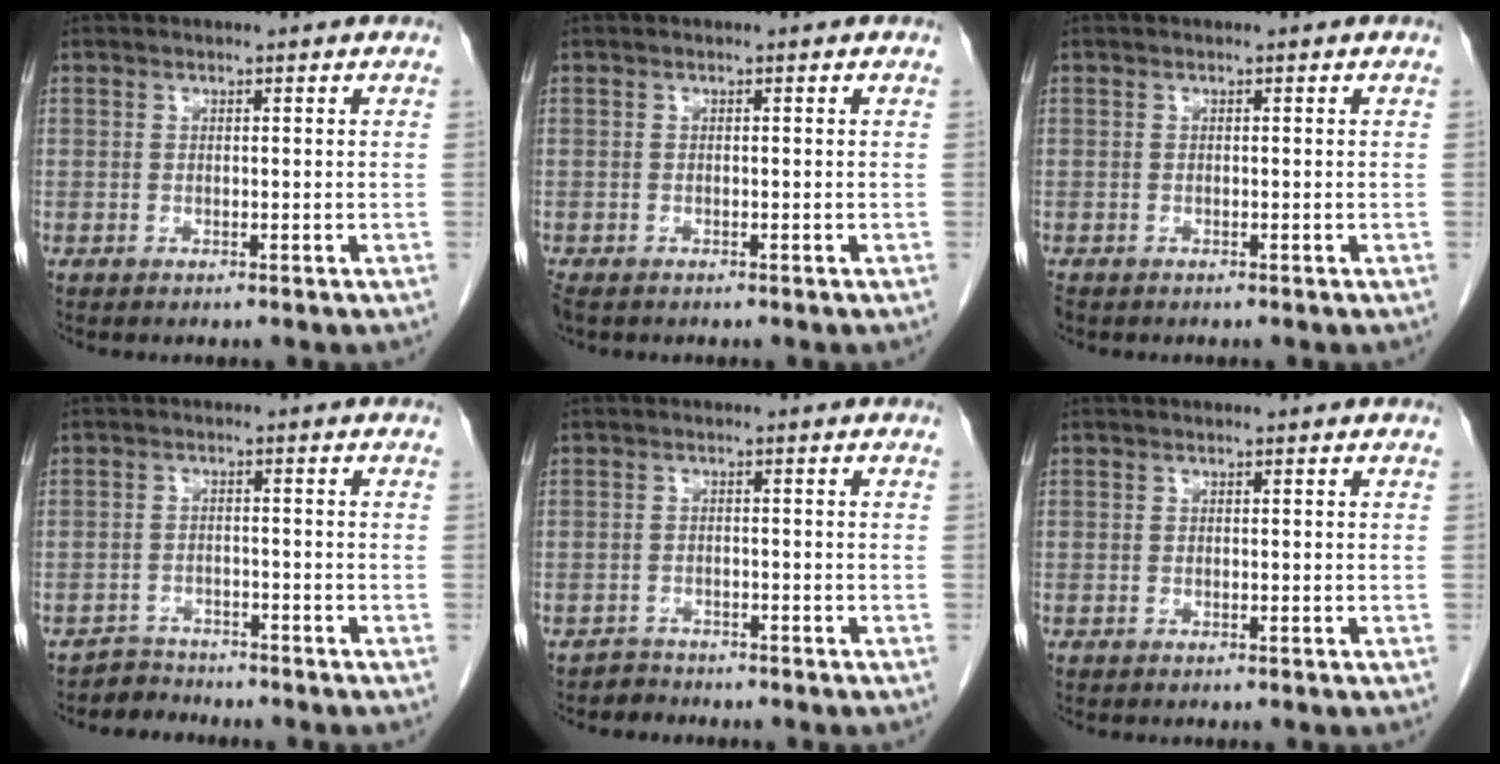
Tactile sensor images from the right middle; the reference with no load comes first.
{"total": 2.3, "force": [-1.7, 1.1, 1.1], "torque": [-0.026, -0.007, -0.028]}
{"total": 0.8, "force": [-0.6, 0.4, 0.2], "torque": [-0.009, -0.001, -0.012]}
{"total": 2.9, "force": [-2.6, 0.8, -1.2], "torque": [0.021, -0.003, -0.045]}
{"total": 1.8, "force": [-1.5, 0.5, -0.8], "torque": [0.014, -0.001, -0.027]}
{"total": 0.0}